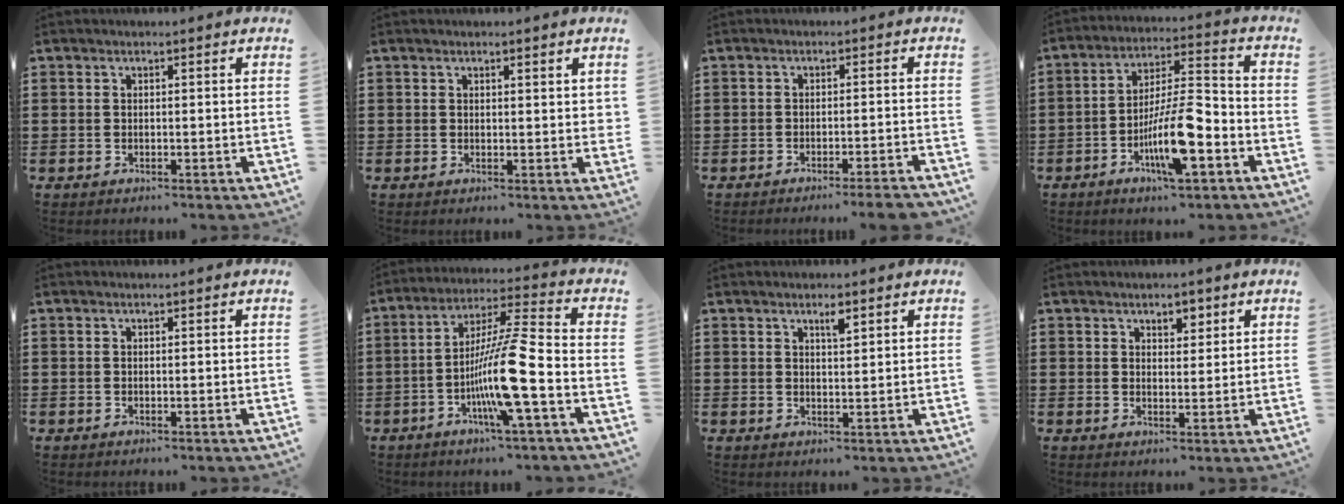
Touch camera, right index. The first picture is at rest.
{"total": 1.2, "force": [0.6, 0.7, 0.8], "torque": [-0.017, 0.006, 0.009]}
{"total": 2.7, "force": [-2.4, -0.3, 1.2], "torque": [-0.019, -0.003, -0.047]}
{"total": 11.5, "force": [-4.9, 3.0, 10.0], "torque": [-0.199, 0.001, -0.093]}
{"total": 0.0}
{"total": 12.4, "force": [-4.2, 0.0, 11.7], "torque": [-0.230, -0.010, -0.087]}
{"total": 2.1, "force": [1.3, 0.5, 1.5], "torque": [-0.024, -0.001, 0.020]}
{"total": 2.7, "force": [1.8, 1.6, 1.2], "torque": [-0.014, 0.002, 0.029]}